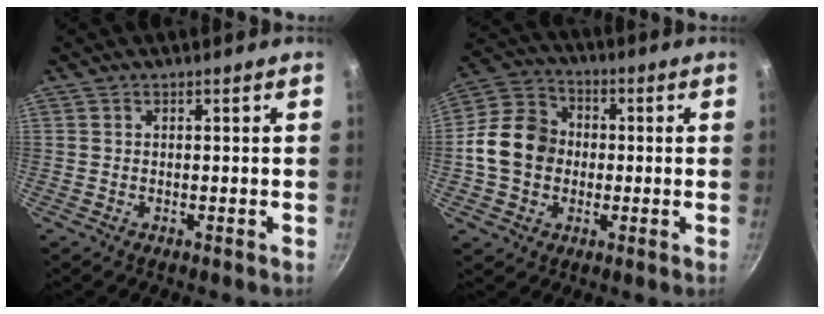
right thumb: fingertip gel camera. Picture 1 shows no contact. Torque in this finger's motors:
{"motor_torque": [1.17, 1.78, 1.22, -0.45, 0.09]}